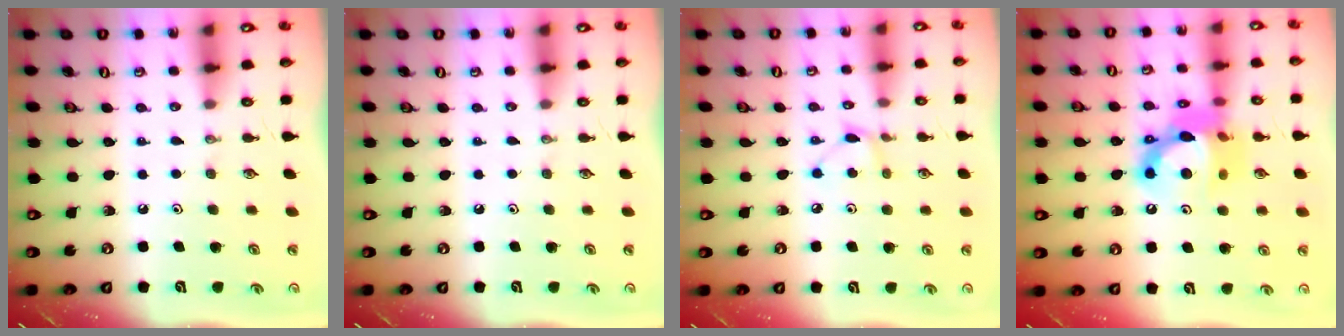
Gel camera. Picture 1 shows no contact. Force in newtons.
{"total": 0.0}
{"total": 5.5, "press": 5.5, "slide": 0.6}
{"total": 15.2, "press": 15.1, "slide": 1.6}